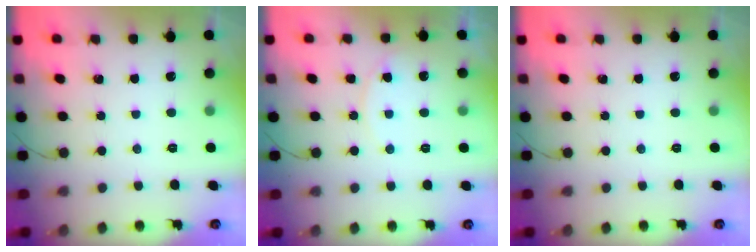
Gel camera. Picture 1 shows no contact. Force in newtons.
{"total": 7.1, "press": 7.1, "slide": 0.9}
{"total": 0.0}